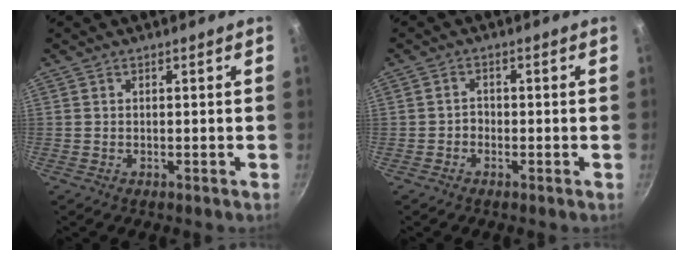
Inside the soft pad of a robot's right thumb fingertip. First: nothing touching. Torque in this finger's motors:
{"motor_torque": [0.29, 0.00, 0.62, 0.09, -0.03]}